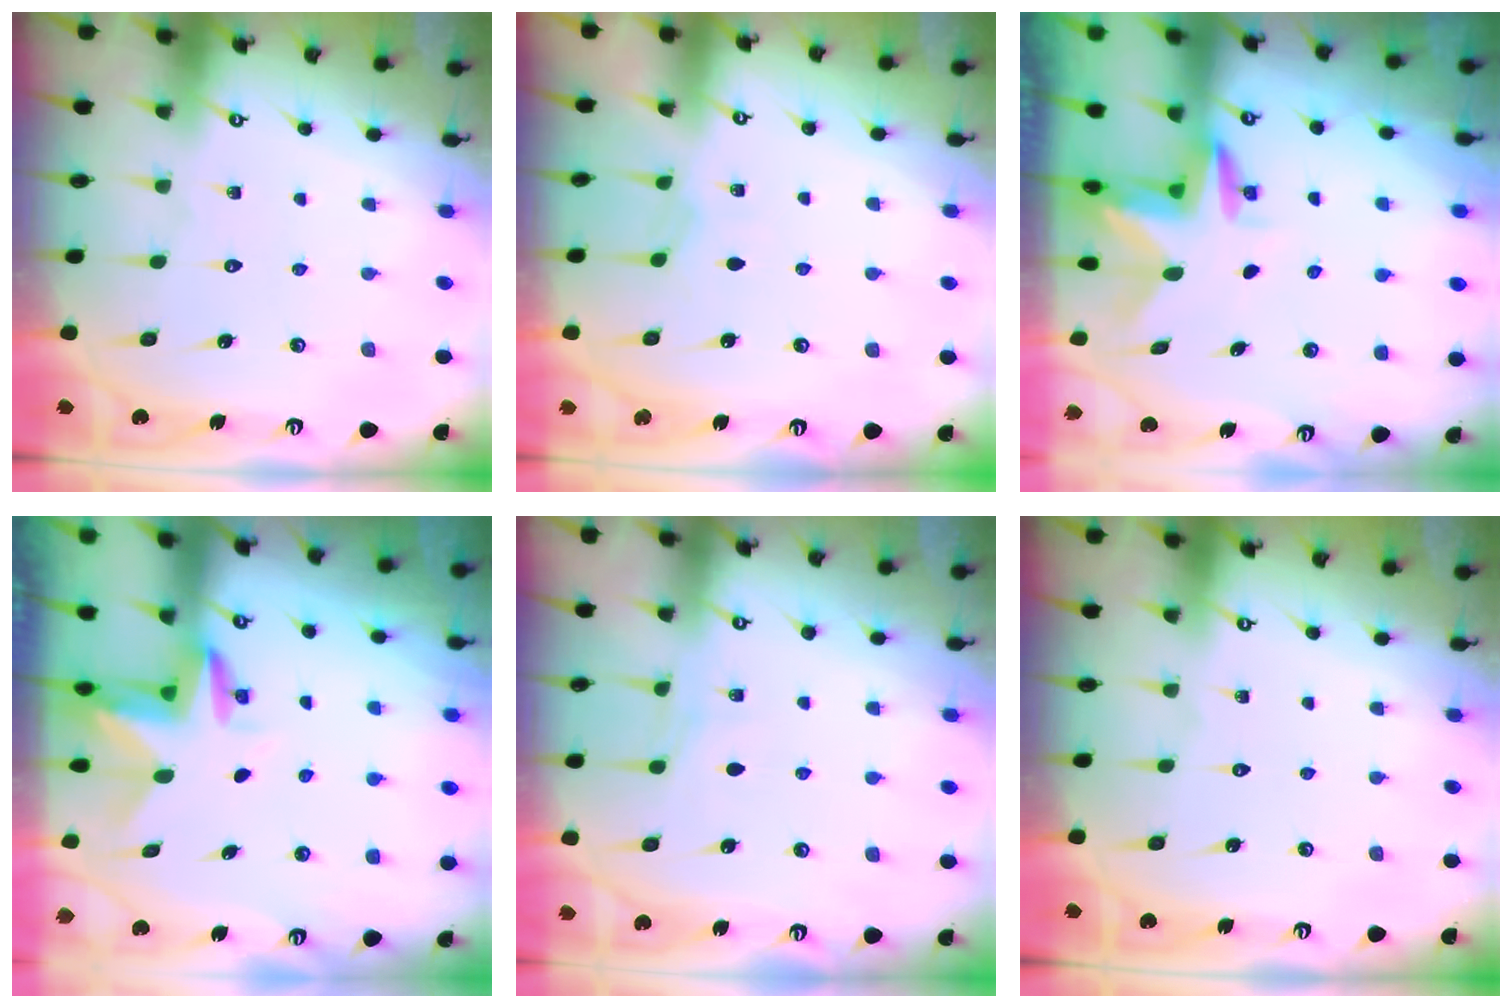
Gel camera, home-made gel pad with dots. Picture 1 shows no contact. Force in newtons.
{"total": 3.4, "press": 3.3, "slide": 0.5}
{"total": 2.9, "press": 2.9, "slide": 0.3}
{"total": 3.0, "press": 3.0, "slide": 0.2}
{"total": 4.1, "press": 4.1, "slide": 0.5}
{"total": 0.0}